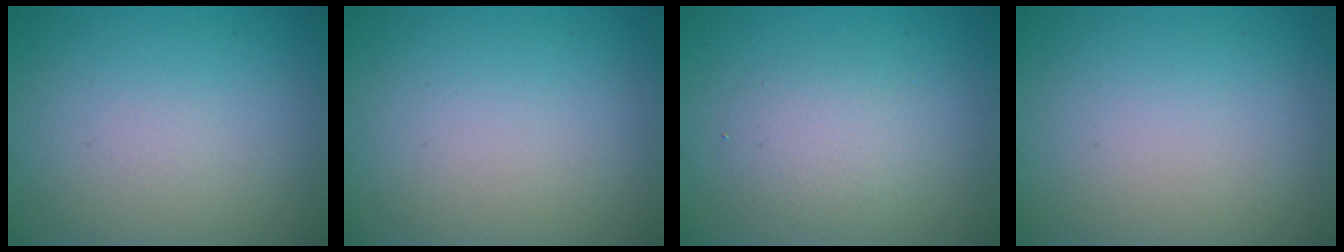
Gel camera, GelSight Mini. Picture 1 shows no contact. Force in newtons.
{"total": 0.0}
{"total": 2.4, "press": 2.4, "slide": 0.3}
{"total": 0.0}